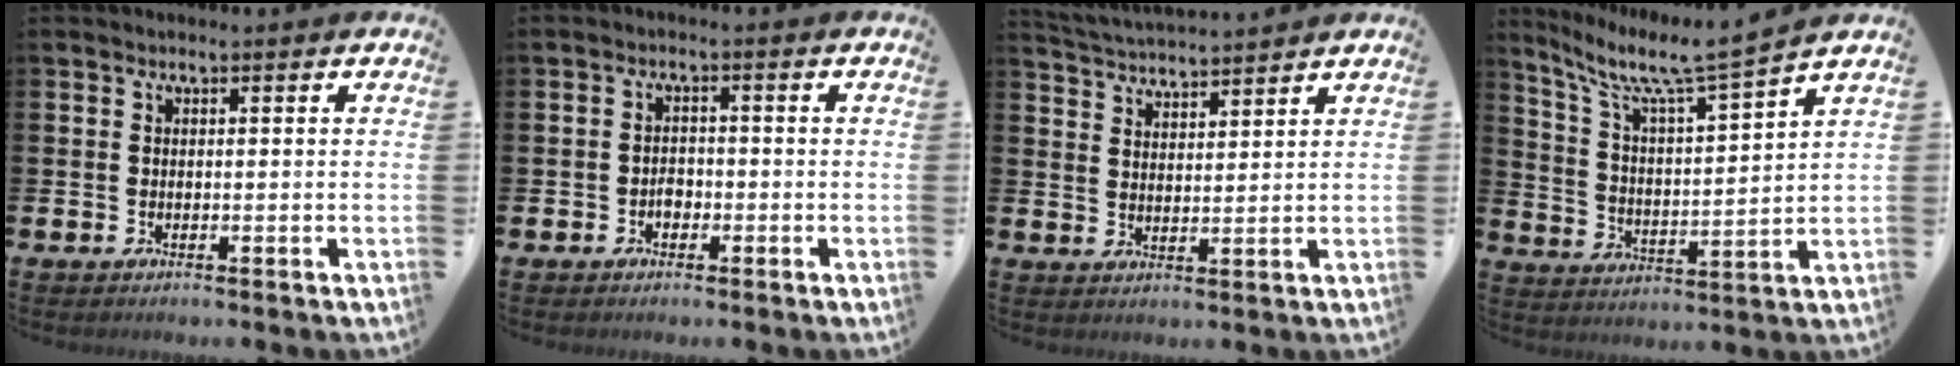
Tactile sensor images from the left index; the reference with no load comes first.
{"total": 1.7, "force": [-0.8, 1.3, 0.8], "torque": [-0.013, 0.001, -0.017]}
{"total": 4.0, "force": [4.0, 0.0, -0.2], "torque": [-0.016, -0.023, 0.071]}
{"total": 8.1, "force": [7.0, 0.1, 3.9], "torque": [-0.111, -0.046, 0.114]}